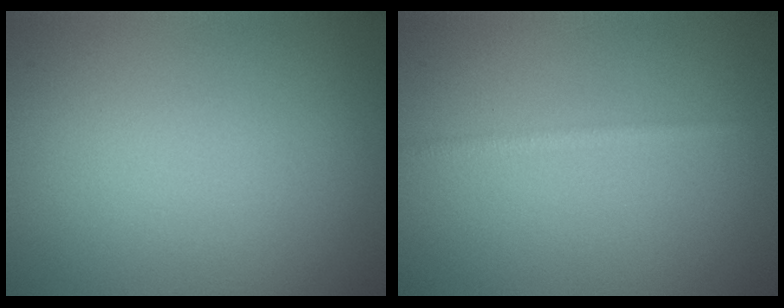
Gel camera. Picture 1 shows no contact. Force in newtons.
{"total": 1.2, "press": 1.2, "slide": 0.1}